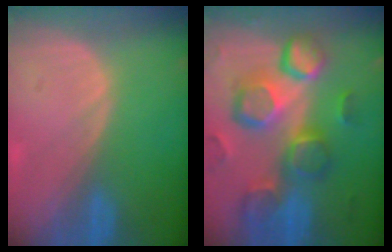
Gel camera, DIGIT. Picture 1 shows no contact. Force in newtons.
{"total": 12.8, "press": 11.2, "slide": 6.2}